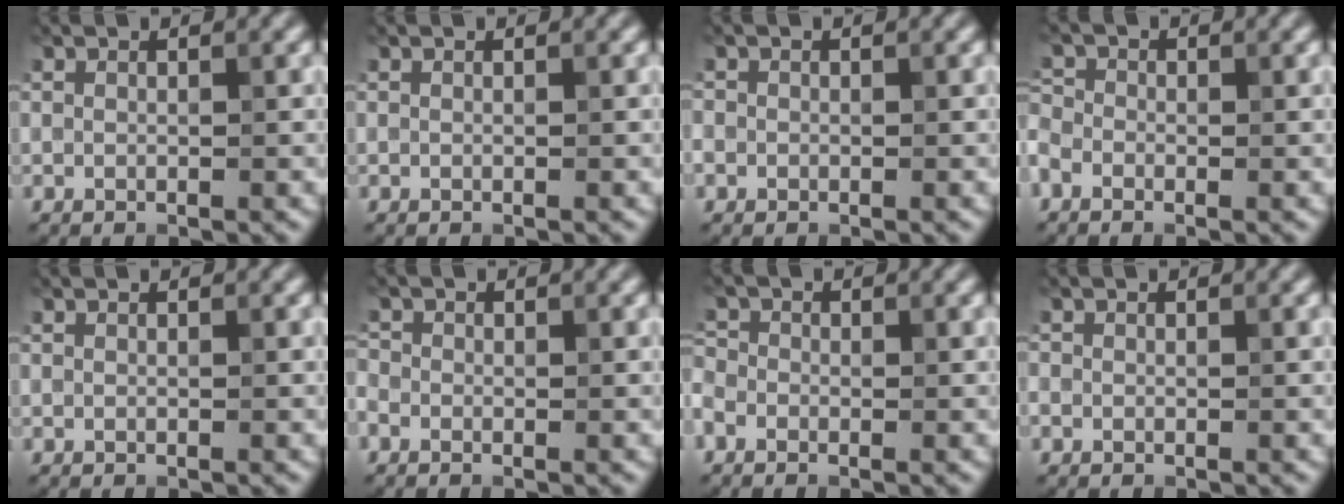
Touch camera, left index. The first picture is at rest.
{"total": 0.0}
{"total": 0.9, "force": [-0.2, 0.9, 0.1], "torque": [0.006, -0.006, -0.006]}
{"total": 1.8, "force": [-1.0, 1.3, 0.9], "torque": [-0.022, 0.001, -0.026]}
{"total": 0.0}
{"total": 0.8, "force": [-0.4, 0.7, 0.3], "torque": [-0.009, -0.004, -0.009]}
{"total": 1.5, "force": [-0.8, 1.1, 0.7], "torque": [-0.016, 0.001, -0.023]}
{"total": 0.6, "force": [-0.2, 0.6, 0.0], "torque": [0.005, -0.005, -0.004]}